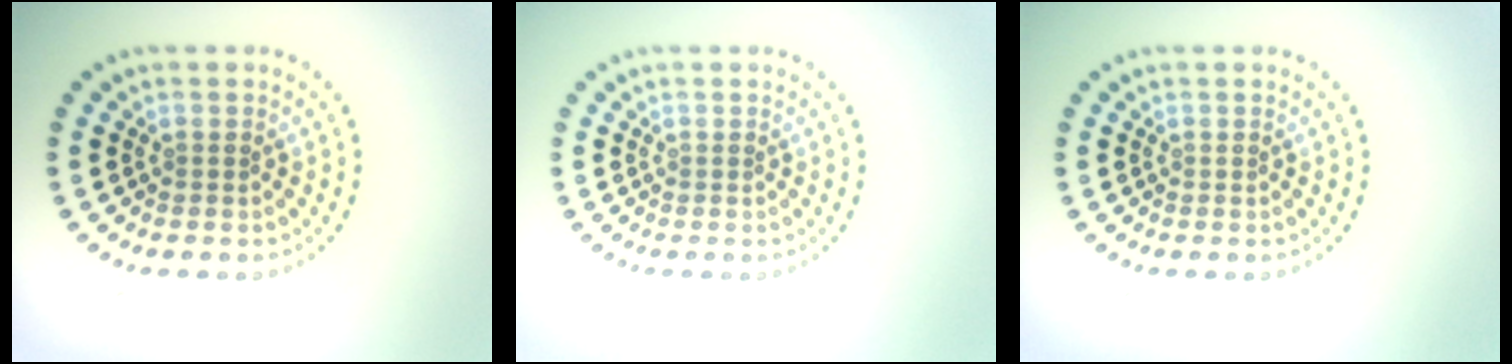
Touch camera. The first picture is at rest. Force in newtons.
{"total": 0.0}
{"total": 0.0}